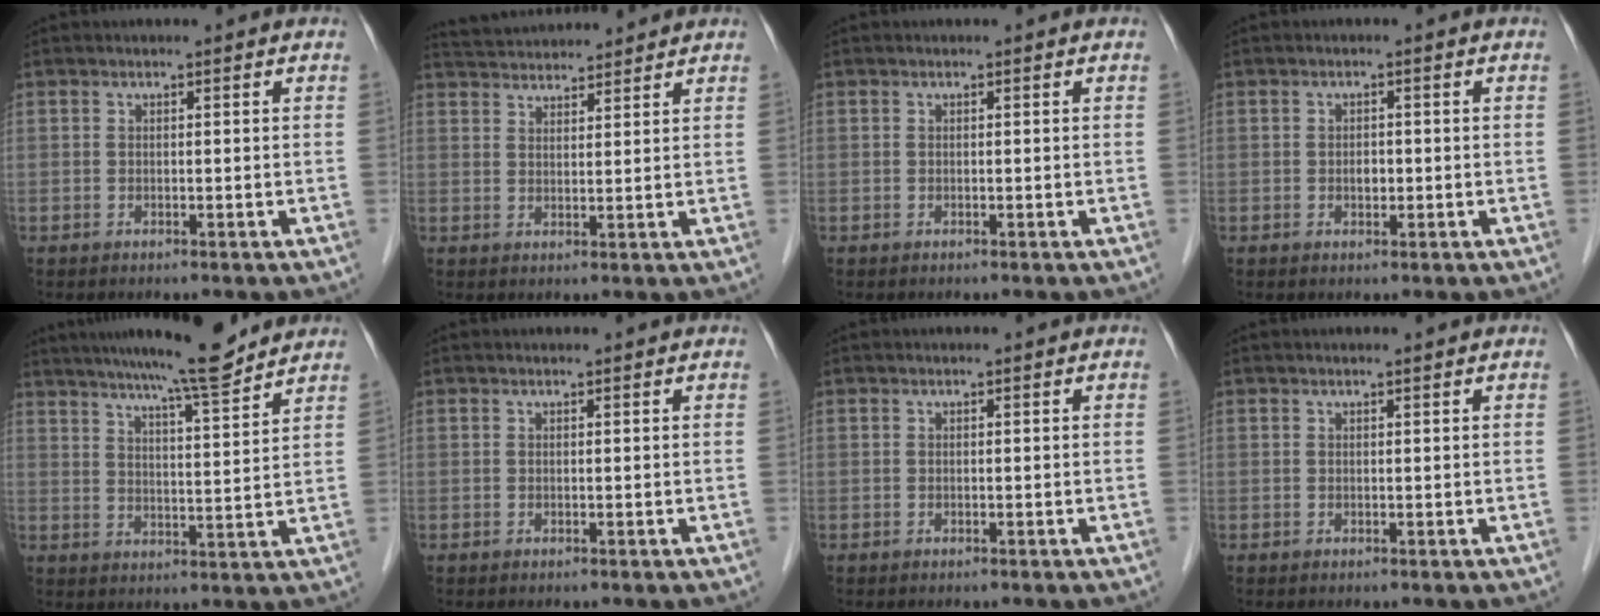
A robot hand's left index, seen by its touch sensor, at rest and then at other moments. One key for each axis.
{"total": 8.5, "fx": 8.3, "fy": 0.9, "fz": 1.8, "tx": -0.038, "ty": 0.034, "tz": 0.131}
{"total": 0.0}
{"total": 1.4, "fx": -0.2, "fy": 0.9, "fz": 1.1, "tx": -0.018, "ty": 0.002, "tz": -0.002}
{"total": 12.7, "fx": 11.1, "fy": 0.1, "fz": 6.0, "tx": -0.096, "ty": 0.002, "tz": 0.161}
{"total": 0.7, "fx": 0.7, "fy": 0.0, "fz": 0.1, "tx": -0.005, "ty": 0.005, "tz": 0.010}
{"total": 0.0}
{"total": 0.8, "fx": 0.7, "fy": 0.0, "fz": 0.4, "tx": -0.011, "ty": 0.004, "tz": 0.013}